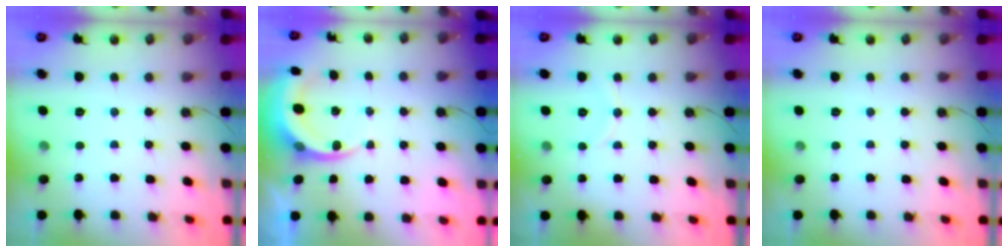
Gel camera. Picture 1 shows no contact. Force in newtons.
{"total": 6.7, "press": 6.7, "slide": 0.7}
{"total": 5.8, "press": 5.8, "slide": 0.6}
{"total": 0.0}